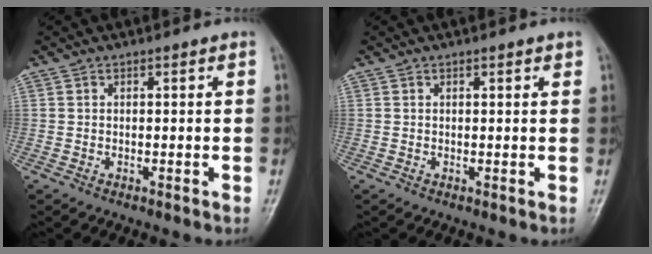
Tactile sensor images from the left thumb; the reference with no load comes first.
{"total": 1.1, "force": [0.6, 0.2, 0.8], "torque": [-0.011, -0.001, 0.007]}